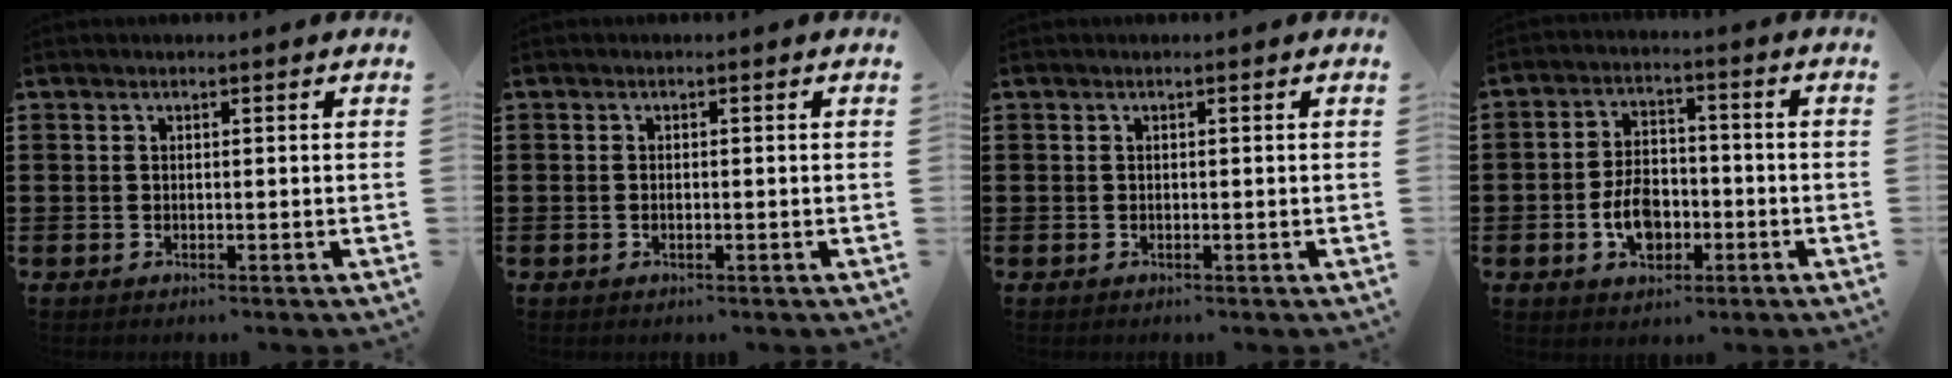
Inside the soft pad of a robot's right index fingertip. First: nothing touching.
{"total": 0.6, "force": [-0.3, 0.2, 0.5], "torque": [-0.010, -0.004, -0.004]}
{"total": 0.0}
{"total": 6.4, "force": [-2.0, 4.2, 4.4], "torque": [-0.084, 0.005, -0.039]}